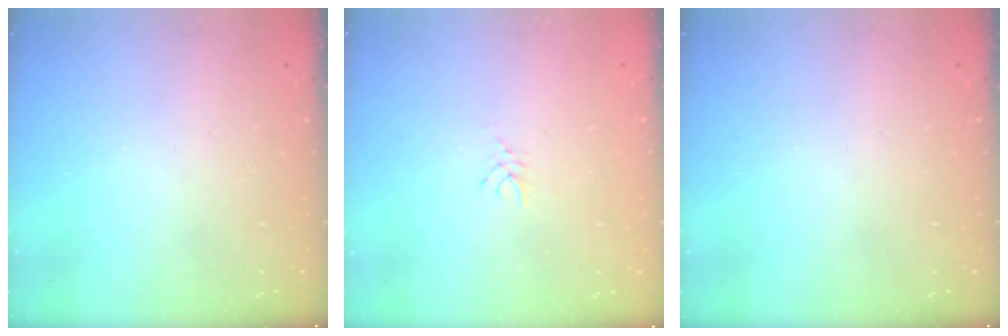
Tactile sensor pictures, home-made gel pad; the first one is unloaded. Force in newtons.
{"total": 2.7, "press": 2.7, "slide": 0.4}
{"total": 0.0}